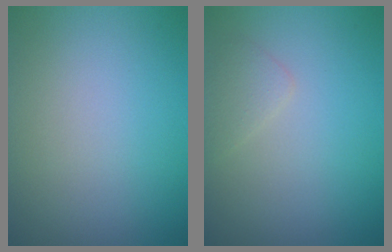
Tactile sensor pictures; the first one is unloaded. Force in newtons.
{"total": 1.2, "press": 1.2, "slide": 0.1}